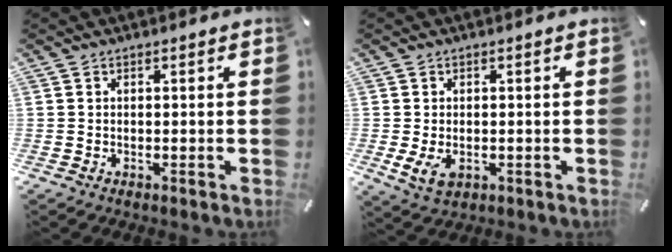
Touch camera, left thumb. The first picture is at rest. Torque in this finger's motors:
{"motor_torque": [0.69, 1.60, 0.29, -0.25, 0.17]}